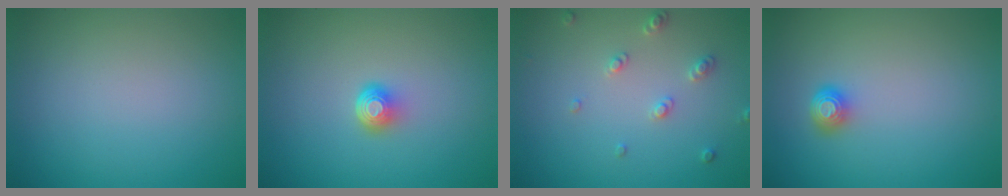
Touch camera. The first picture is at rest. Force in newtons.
{"total": 2.0, "press": 1.3, "slide": 1.6}
{"total": 1.9, "press": 1.8, "slide": 0.5}
{"total": 1.7, "press": 1.3, "slide": 1.2}